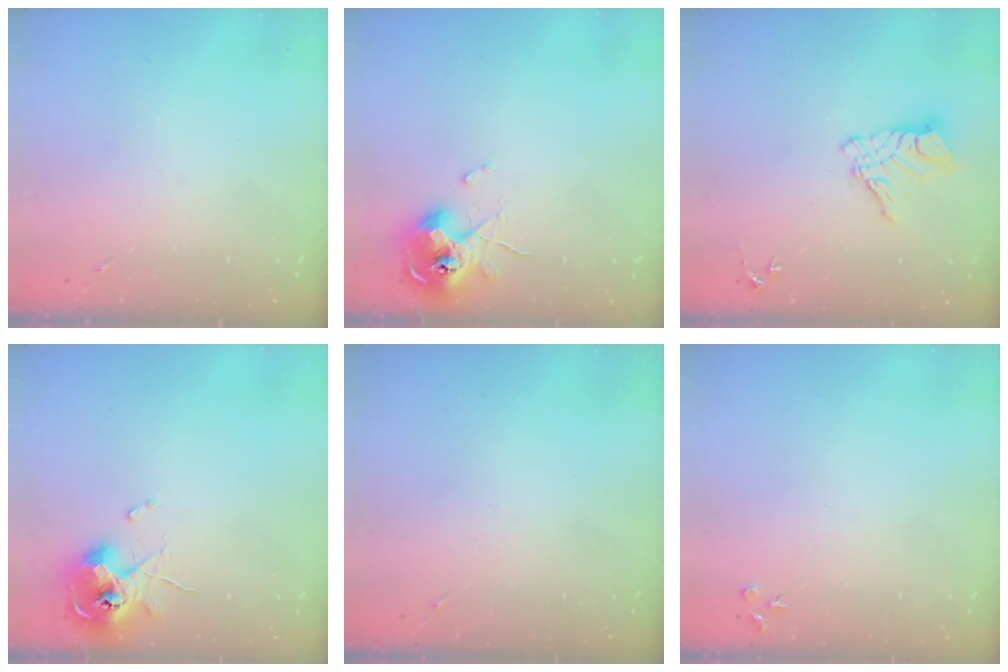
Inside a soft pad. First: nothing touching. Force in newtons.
{"total": 10.0, "press": 9.9, "slide": 1.1}
{"total": 11.3, "press": 11.2, "slide": 0.9}
{"total": 10.2, "press": 10.1, "slide": 1.4}
{"total": 0.0}
{"total": 3.5, "press": 3.5, "slide": 0.4}